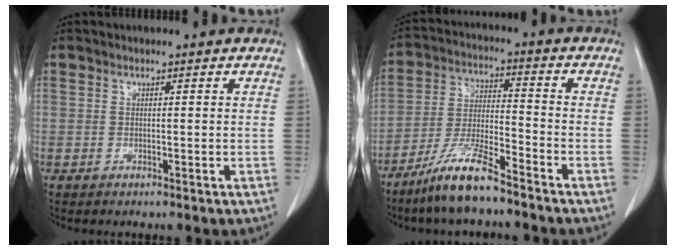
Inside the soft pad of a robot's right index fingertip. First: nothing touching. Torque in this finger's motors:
{"motor_torque": [0.80, -0.78, 0.41, 0.16]}